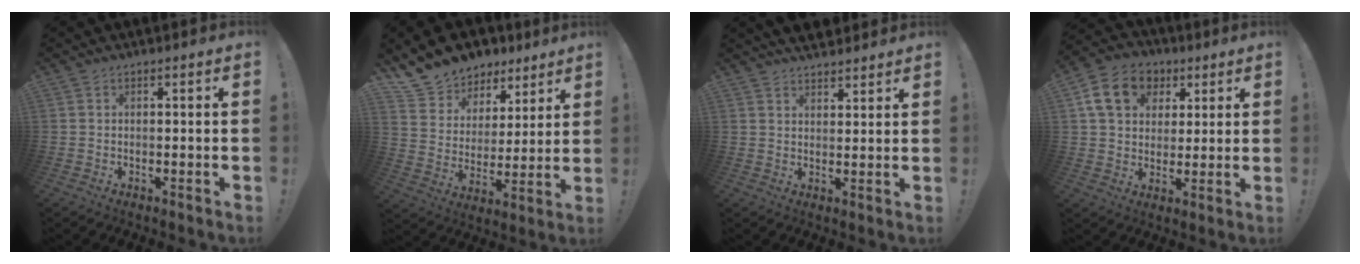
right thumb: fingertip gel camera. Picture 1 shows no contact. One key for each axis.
{"total": 12.0, "fx": 9.4, "fy": 7.4, "fz": 1.7, "tx": -0.033, "ty": -0.078, "tz": 0.179}
{"total": 4.3, "fx": 4.0, "fy": 1.6, "fz": 0.6, "tx": -0.007, "ty": -0.026, "tz": 0.074}
{"total": 14.7, "fx": 5.5, "fy": 11.6, "fz": 7.2, "tx": -0.099, "ty": -0.011, "tz": 0.110}